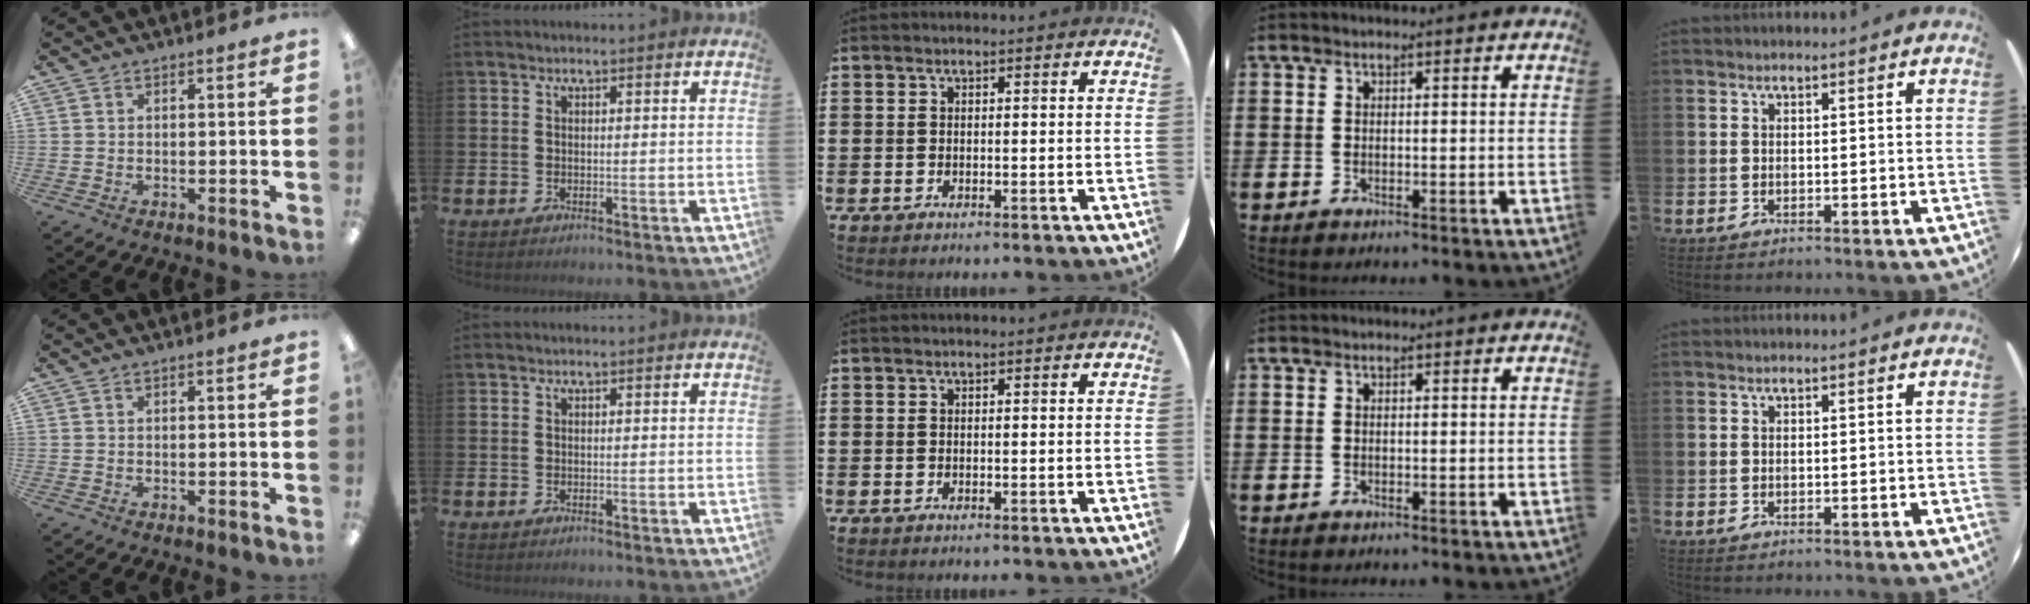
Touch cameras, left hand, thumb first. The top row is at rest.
{}